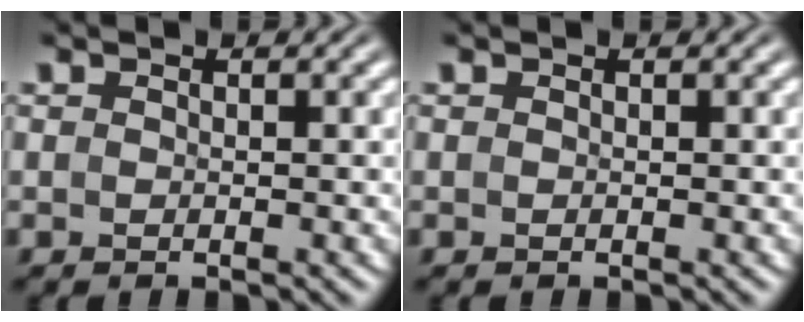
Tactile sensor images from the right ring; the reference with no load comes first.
{"total": 0.0}